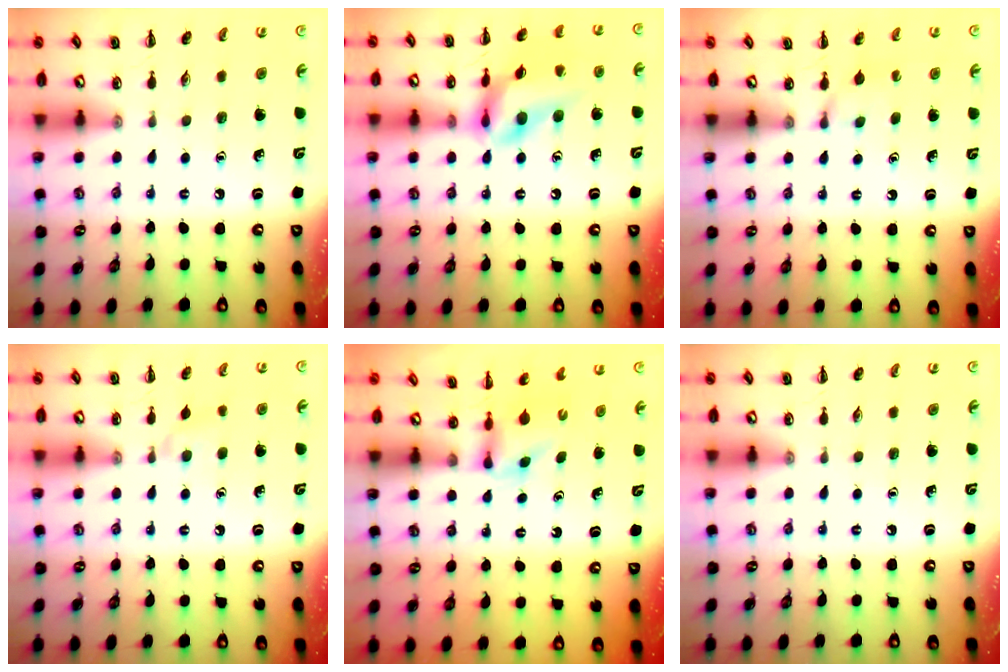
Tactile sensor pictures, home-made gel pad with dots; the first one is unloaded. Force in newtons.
{"total": 14.8, "press": 14.7, "slide": 1.9}
{"total": 3.3, "press": 3.0, "slide": 1.3}
{"total": 5.5, "press": 5.2, "slide": 1.7}
{"total": 2.7, "press": 2.5, "slide": 1.0}
{"total": 0.0}